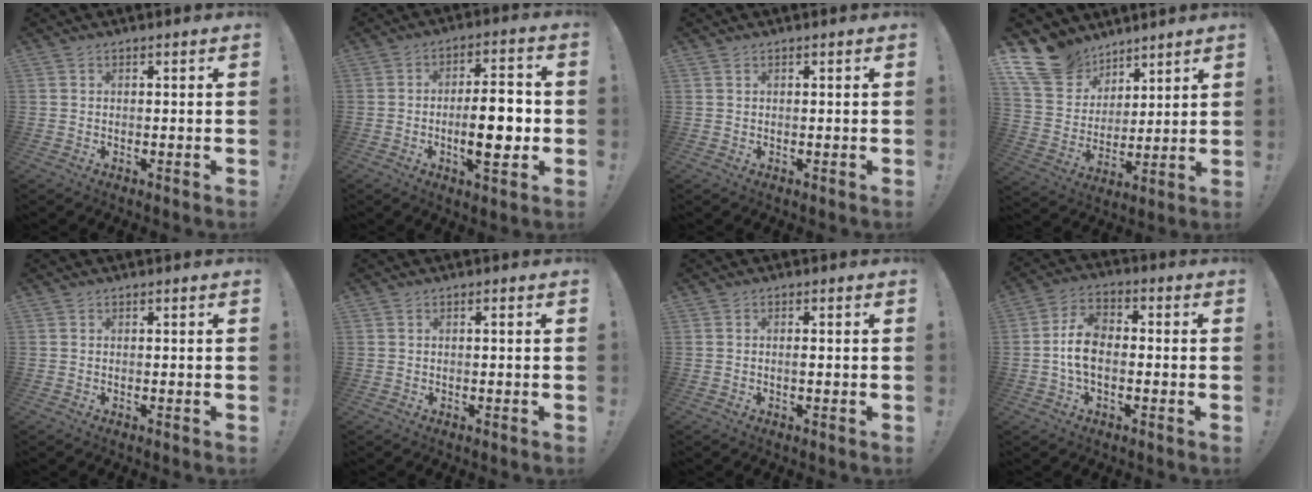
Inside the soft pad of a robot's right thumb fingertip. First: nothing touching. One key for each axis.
{"total": 13.1, "fx": -2.1, "fy": 4.4, "fz": 12.1, "tx": -0.179, "ty": 0.001, "tz": -0.043}
{"total": 0.6, "fx": 0.6, "fy": -0.2, "fz": 0.2, "tx": -0.004, "ty": 0.000, "tz": 0.010}
{"total": 16.4, "fx": 11.3, "fy": 10.6, "fz": 5.1, "tx": -0.102, "ty": -0.073, "tz": 0.220}
{"total": 0.0}
{"total": 0.6, "fx": -0.1, "fy": -0.1, "fz": 0.6, "tx": -0.011, "ty": 0.001, "tz": -0.003}
{"total": 0.8, "fx": -0.2, "fy": -0.1, "fz": 0.8, "tx": -0.007, "ty": -0.003, "tz": -0.005}
{"total": 9.5, "fx": -1.4, "fy": 6.0, "fz": 7.2, "tx": -0.126, "ty": 0.012, "tz": -0.021}